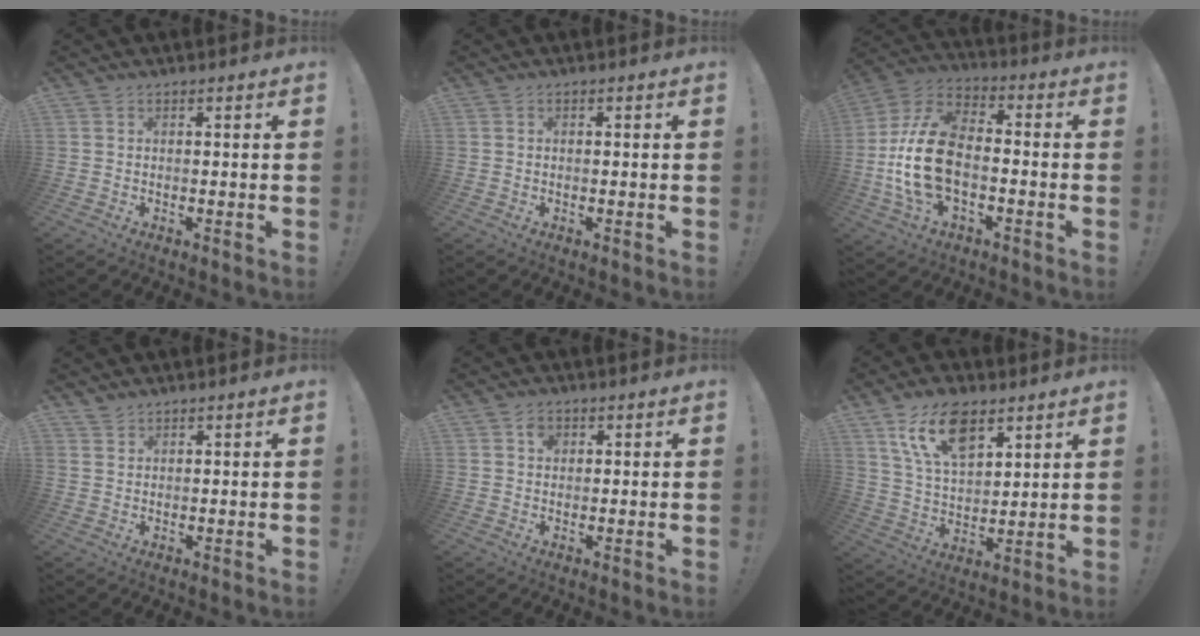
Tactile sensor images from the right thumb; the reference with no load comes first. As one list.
[{"total": 0.0}, {"total": 18.9, "force": [-3.3, 11.6, 14.5], "torque": [-0.292, 0.029, -0.046]}, {"total": 1.7, "force": [1.6, 0.6, 0.2], "torque": [0.003, -0.012, 0.029]}, {"total": 2.4, "force": [0.9, 2.0, 1.1], "torque": [0.000, -0.005, 0.010]}, {"total": 14.9, "force": [8.7, 7.6, 9.4], "torque": [-0.159, -0.034, 0.160]}]